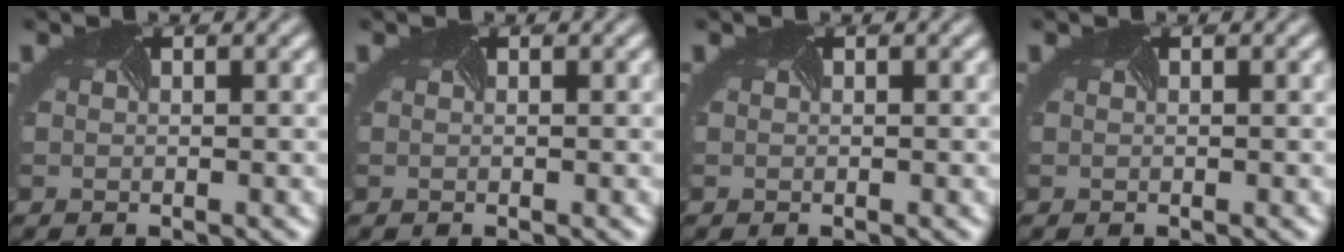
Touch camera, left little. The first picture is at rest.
{"total": 0.0}
{"total": 0.0}
{"total": 0.0}